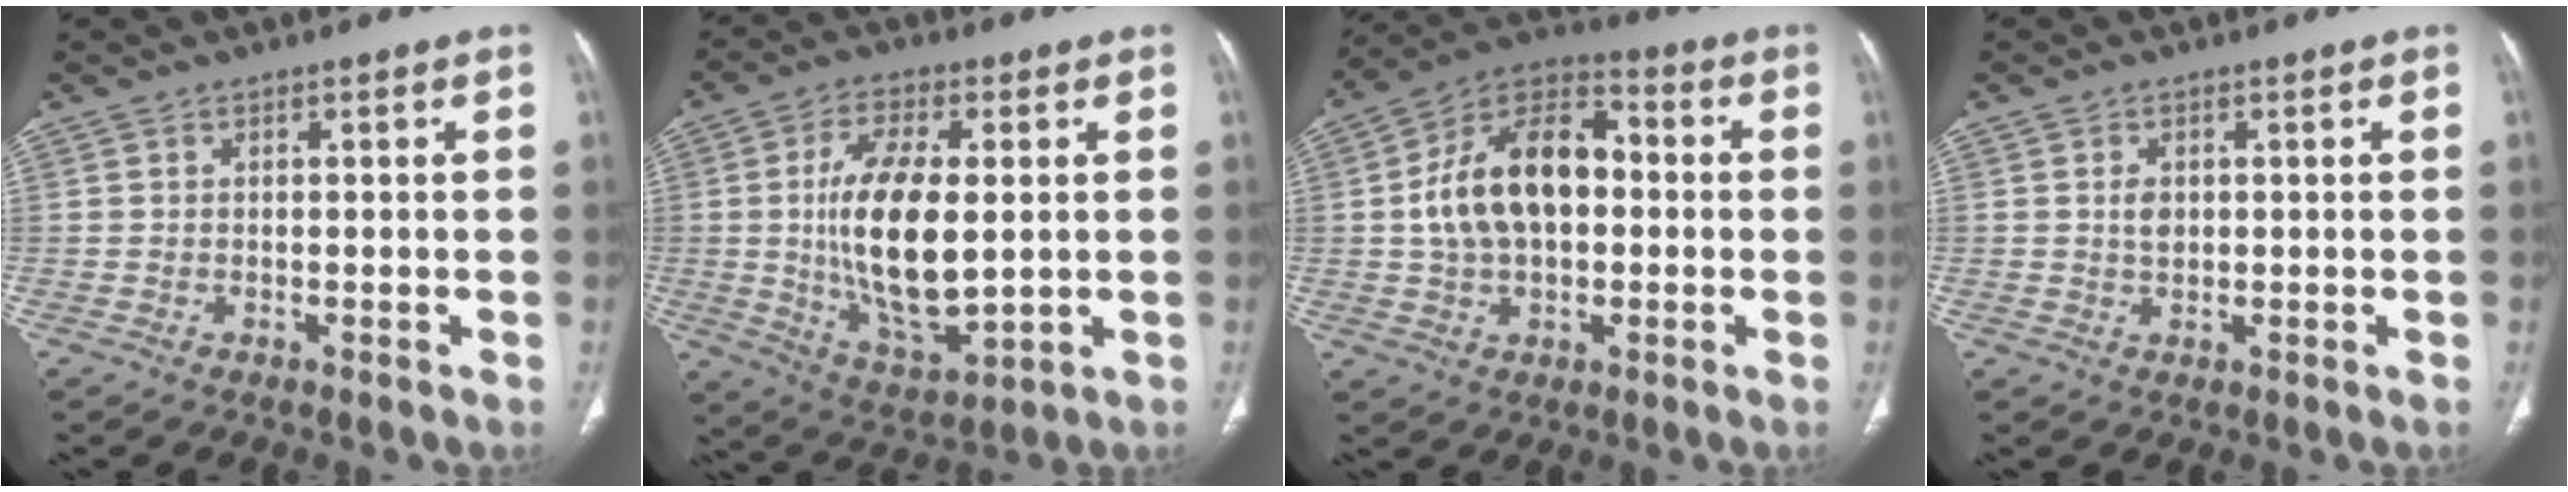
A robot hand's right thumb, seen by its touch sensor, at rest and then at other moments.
{"total": 17.2, "force": [0.5, 7.8, 15.3], "torque": [-0.273, -0.018, 0.019]}
{"total": 17.0, "force": [0.7, 10.5, 13.3], "torque": [-0.214, 0.034, 0.004]}
{"total": 2.4, "force": [0.4, 1.7, 1.6], "torque": [-0.023, -0.002, 0.009]}